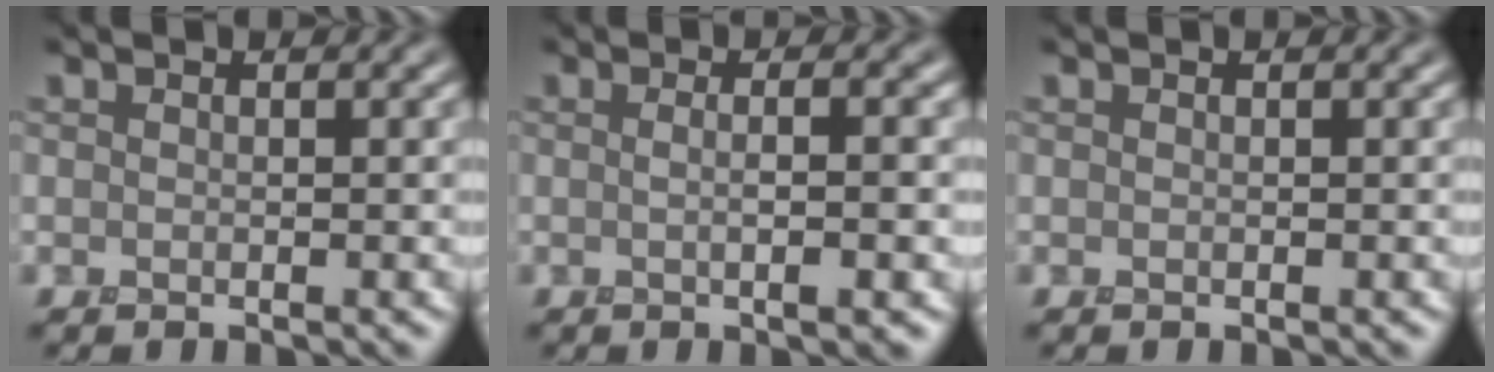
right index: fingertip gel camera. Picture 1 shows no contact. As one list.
[{"total": 3.1, "force": [0.1, 0.8, 3.0], "torque": [-0.029, -0.001, -0.007]}, {"total": 0.0}]